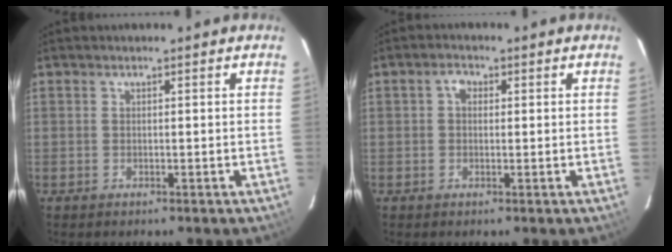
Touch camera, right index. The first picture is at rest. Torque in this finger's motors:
{"motor_torque": [0.40, 0.06, 0.14, 0.04]}